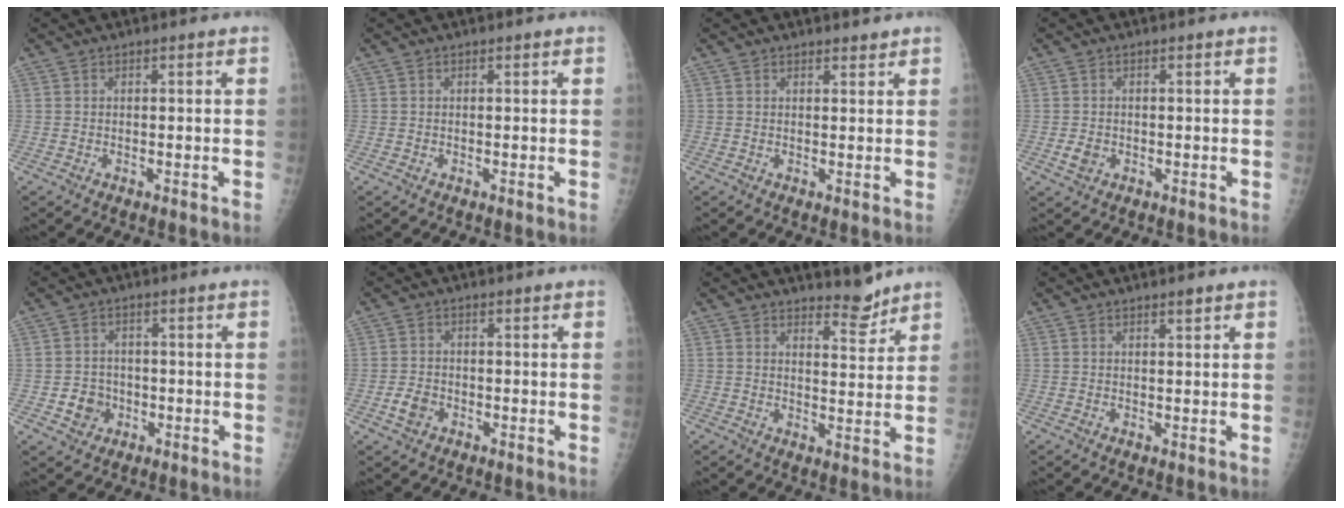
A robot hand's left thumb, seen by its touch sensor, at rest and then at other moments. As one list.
[{"total": 0.0}, {"total": 1.4, "force": [1.3, 0.5, 0.2], "torque": [0.006, -0.010, 0.017]}, {"total": 2.2, "force": [-0.5, 1.8, 1.2], "torque": [-0.018, 0.000, -0.005]}, {"total": 4.4, "force": [-1.2, 4.0, 1.4], "torque": [-0.003, 0.008, -0.016]}, {"total": 3.0, "force": [-1.2, 2.3, 1.6], "torque": [-0.025, 0.005, -0.020]}, {"total": 4.4, "force": [4.1, 1.2, 1.1], "torque": [0.000, -0.039, 0.065]}, {"total": 1.1, "force": [0.9, 0.2, 0.7], "torque": [-0.008, -0.006, 0.016]}]